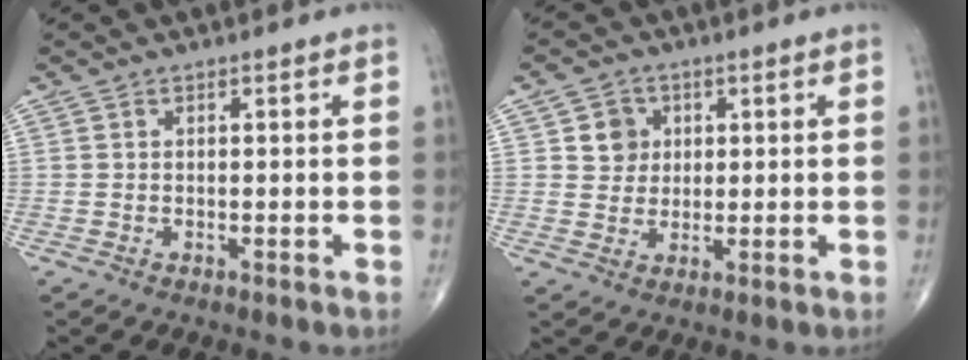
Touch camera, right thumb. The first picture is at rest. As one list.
[{"total": 4.9, "force": [1.4, 4.5, 1.5], "torque": [0.001, -0.001, 0.021]}]